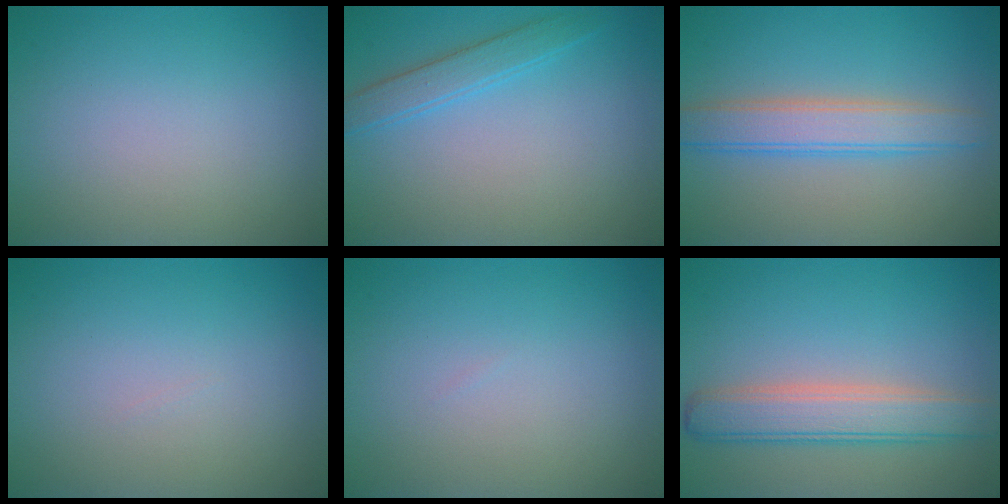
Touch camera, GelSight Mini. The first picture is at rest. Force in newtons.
{"total": 2.2, "press": 2.2, "slide": 0.1}
{"total": 4.2, "press": 4.2, "slide": 0.2}
{"total": 0.0}
{"total": 0.0}
{"total": 4.6, "press": 4.5, "slide": 0.2}